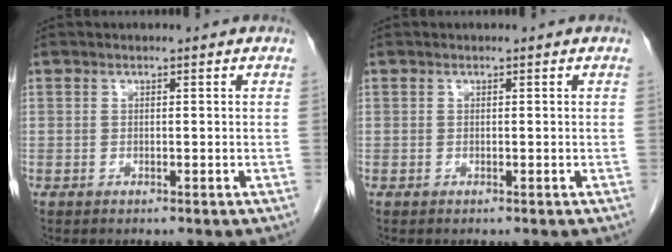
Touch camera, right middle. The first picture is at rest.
{"total": 0.0}